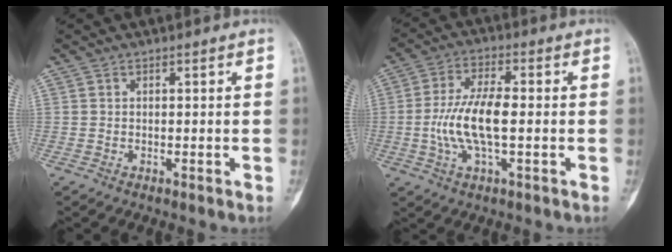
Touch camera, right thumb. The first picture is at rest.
{"total": 10.5, "force": [-1.0, 3.8, 9.7], "torque": [-0.210, 0.013, -0.020]}